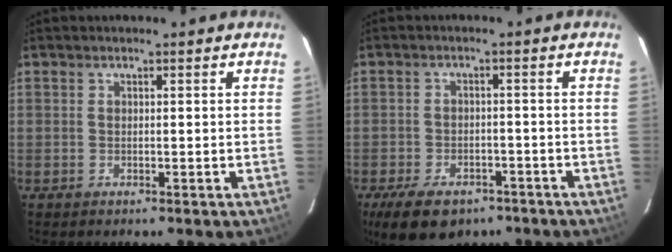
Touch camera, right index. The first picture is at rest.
{"total": 11.1, "force": [-7.5, 6.1, 5.5], "torque": [-0.129, -0.008, -0.112]}